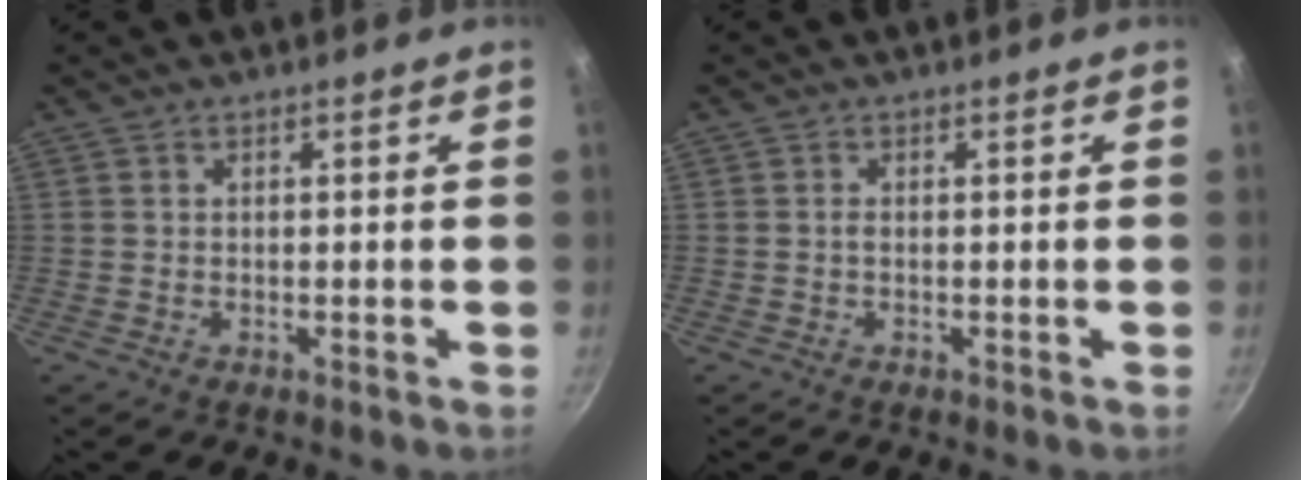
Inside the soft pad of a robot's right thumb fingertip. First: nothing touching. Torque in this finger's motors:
{"motor_torque": [0.28, 0.00, 0.40, 0.38, 0.01]}